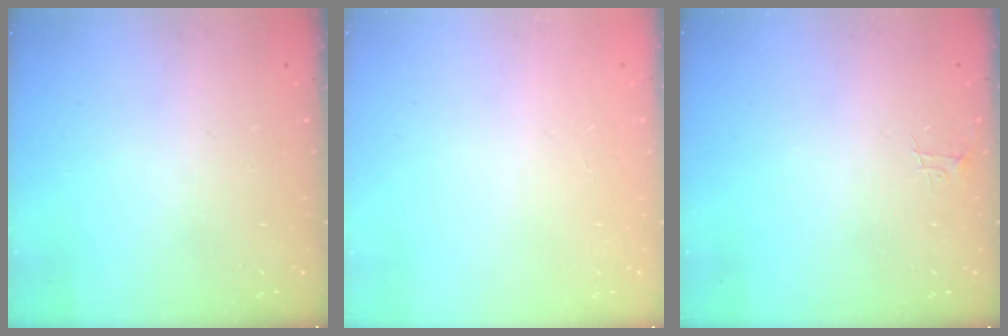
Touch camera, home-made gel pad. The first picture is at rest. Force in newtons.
{"total": 0.0}
{"total": 3.8, "press": 3.8, "slide": 0.4}